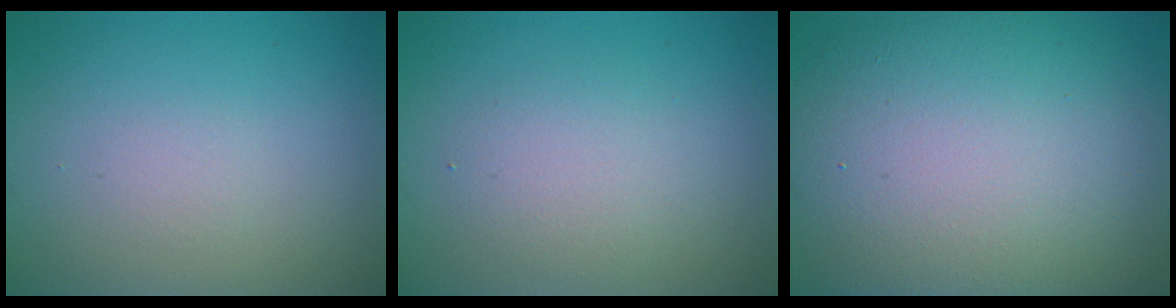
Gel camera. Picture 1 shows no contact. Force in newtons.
{"total": 2.5, "press": 2.5, "slide": 0.1}
{"total": 15.0, "press": 15.0, "slide": 0.5}